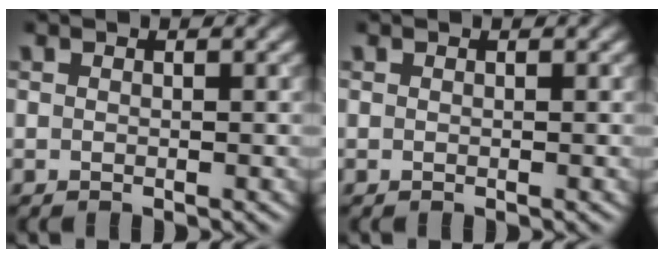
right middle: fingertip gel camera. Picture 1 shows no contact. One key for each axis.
{"total": 0.0}